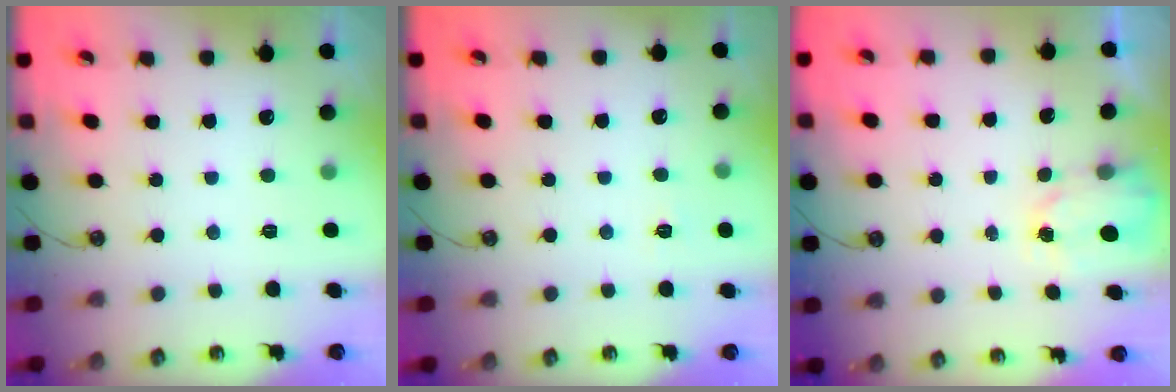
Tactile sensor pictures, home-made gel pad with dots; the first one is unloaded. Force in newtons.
{"total": 3.4, "press": 3.4, "slide": 0.4}
{"total": 1.6, "press": 1.6, "slide": 0.3}